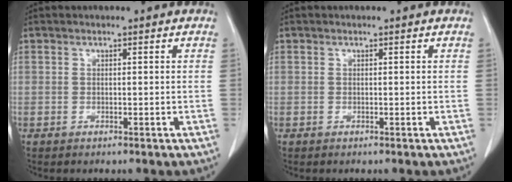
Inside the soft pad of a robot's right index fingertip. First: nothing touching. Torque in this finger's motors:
{"motor_torque": [0.00, 0.00, 0.00, 0.00]}